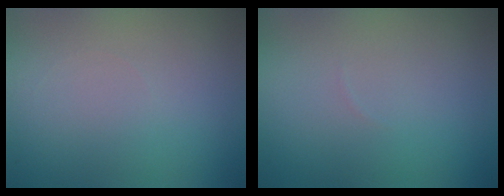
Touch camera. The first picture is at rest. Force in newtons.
{"total": 0.0}